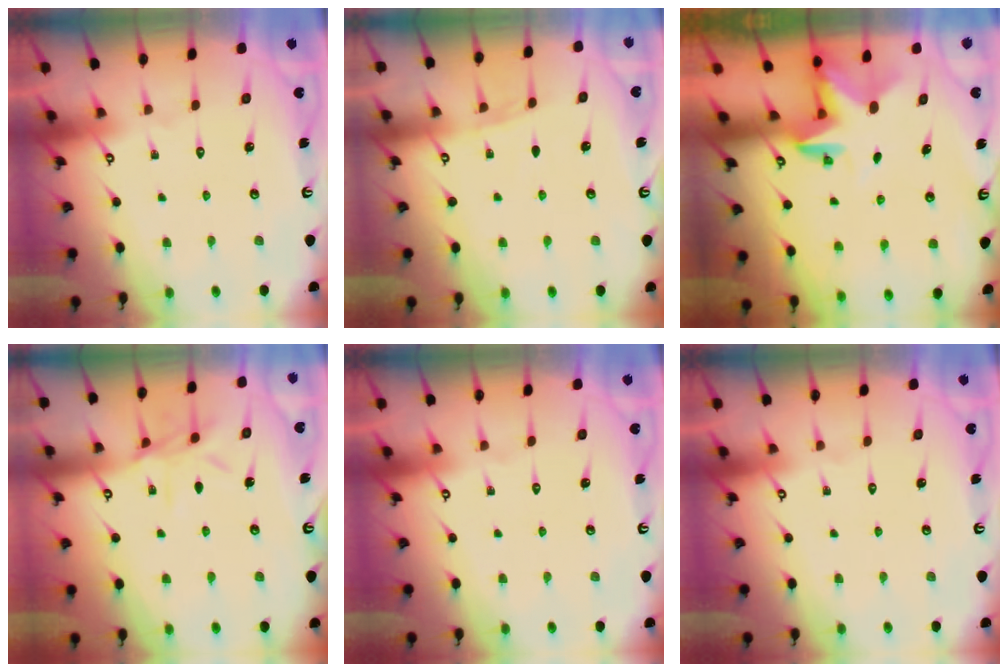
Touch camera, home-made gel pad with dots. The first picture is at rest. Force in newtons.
{"total": 4.7, "press": 4.6, "slide": 0.6}
{"total": 2.9, "press": 2.9, "slide": 0.2}
{"total": 8.0, "press": 8.0, "slide": 0.7}
{"total": 0.0}
{"total": 0.0}